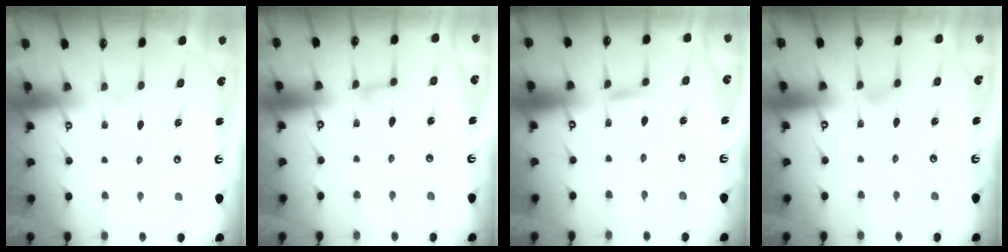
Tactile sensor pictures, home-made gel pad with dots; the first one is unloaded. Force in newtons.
{"total": 3.0, "press": 3.0, "slide": 0.3}
{"total": 2.4, "press": 2.4, "slide": 0.1}
{"total": 2.9, "press": 2.9, "slide": 0.3}